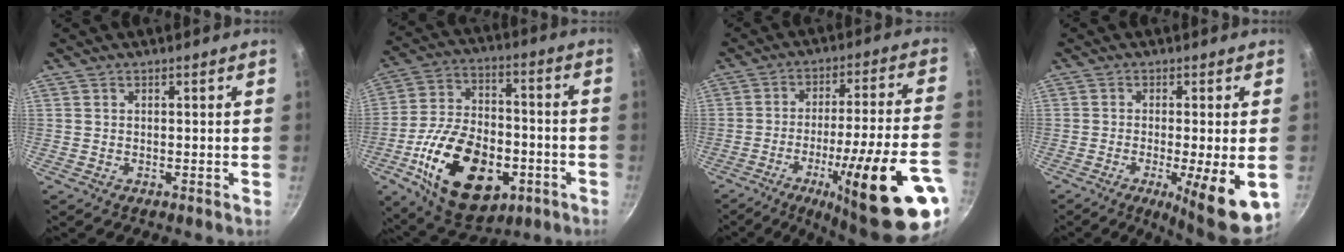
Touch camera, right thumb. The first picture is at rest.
{"total": 23.9, "force": [-7.8, 14.5, 17.3], "torque": [-0.277, 0.034, -0.115]}
{"total": 26.5, "force": [-11.0, 4.5, 23.7], "torque": [-0.314, 0.032, -0.159]}
{"total": 11.4, "force": [-3.0, 2.2, 10.8], "torque": [-0.153, -0.007, -0.037]}